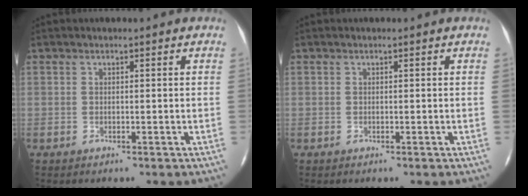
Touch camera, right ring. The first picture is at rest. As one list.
[{"total": 0.0}]